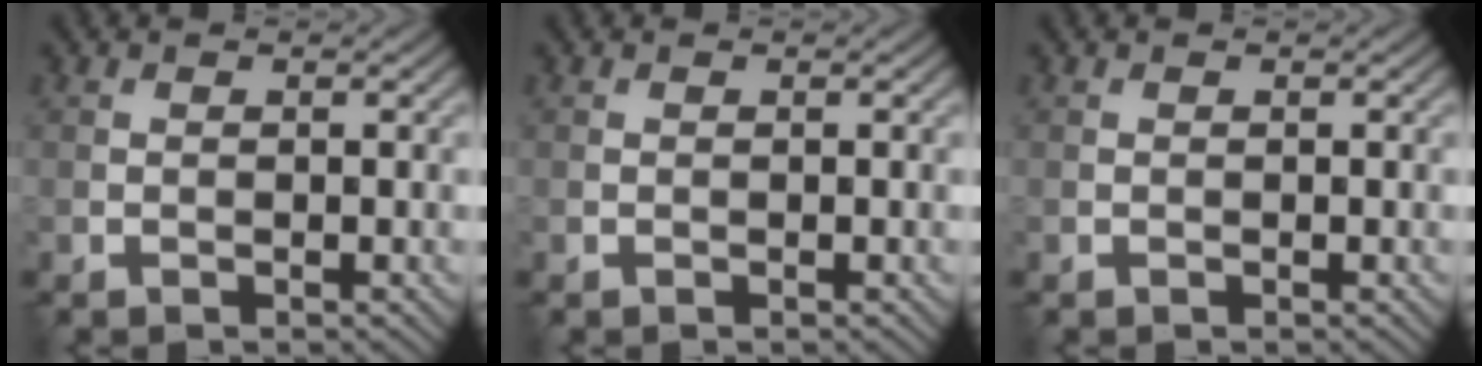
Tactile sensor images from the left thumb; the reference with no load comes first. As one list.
[{"total": 0.0}, {"total": 0.0}]